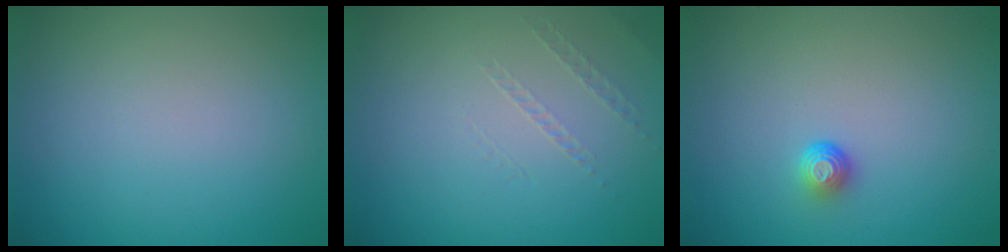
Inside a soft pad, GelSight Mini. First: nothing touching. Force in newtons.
{"total": 0.9, "press": 0.1, "slide": 0.9}
{"total": 1.3, "press": 1.0, "slide": 0.9}